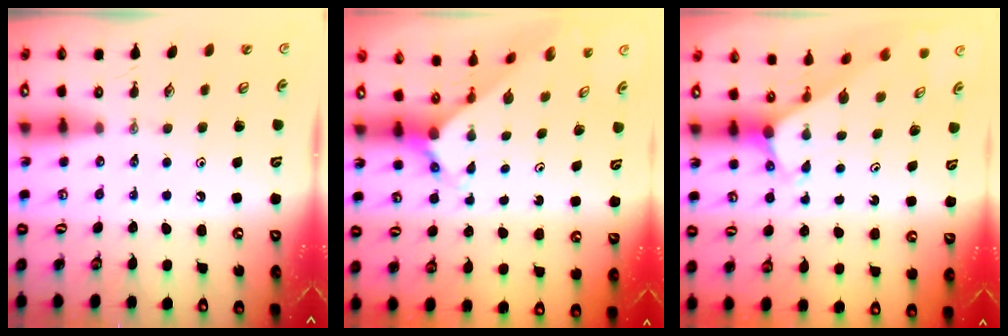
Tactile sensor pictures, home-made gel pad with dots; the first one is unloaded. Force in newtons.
{"total": 3.5, "press": 3.5, "slide": 0.2}
{"total": 3.2, "press": 3.2, "slide": 0.2}